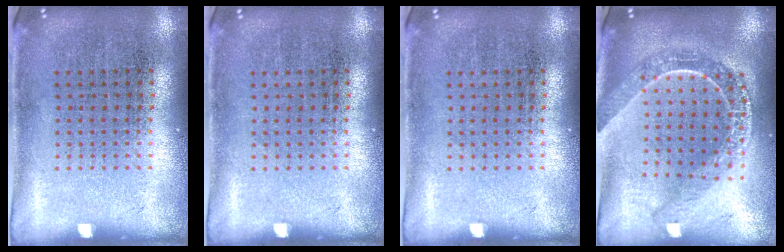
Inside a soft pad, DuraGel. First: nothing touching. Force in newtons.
{"total": 0.0}
{"total": 0.0}
{"total": 2.2, "press": 1.8, "slide": 1.2}